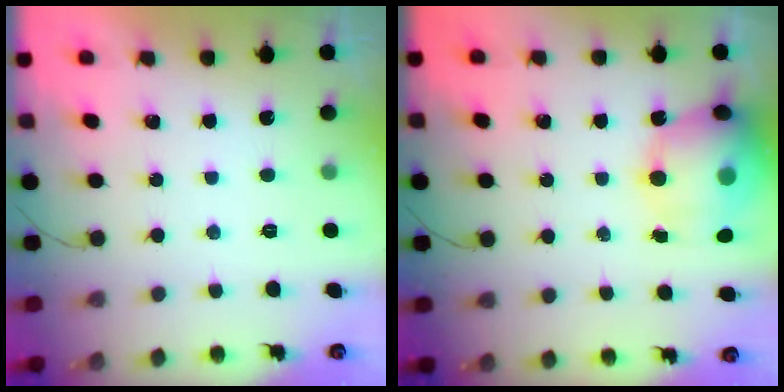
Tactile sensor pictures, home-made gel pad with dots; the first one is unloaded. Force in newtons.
{"total": 18.0, "press": 17.5, "slide": 4.2}